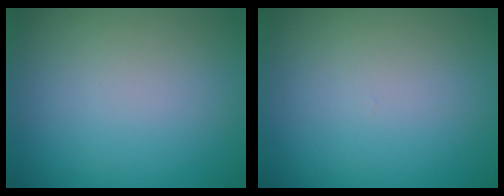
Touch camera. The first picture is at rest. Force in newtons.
{"total": 0.0}